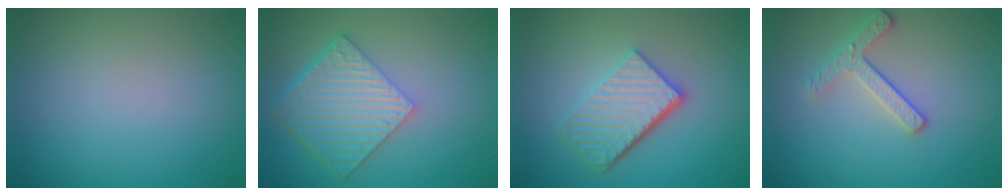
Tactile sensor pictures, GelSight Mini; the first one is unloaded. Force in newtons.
{"total": 7.0, "press": 4.9, "slide": 5.0}
{"total": 5.7, "press": 4.0, "slide": 4.1}
{"total": 2.4, "press": 2.3, "slide": 0.8}